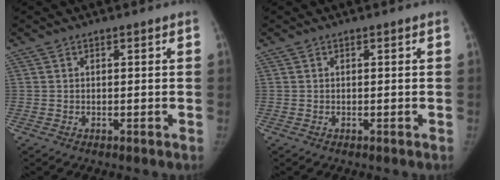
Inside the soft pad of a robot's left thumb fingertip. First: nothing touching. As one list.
[{"total": 0.0}]